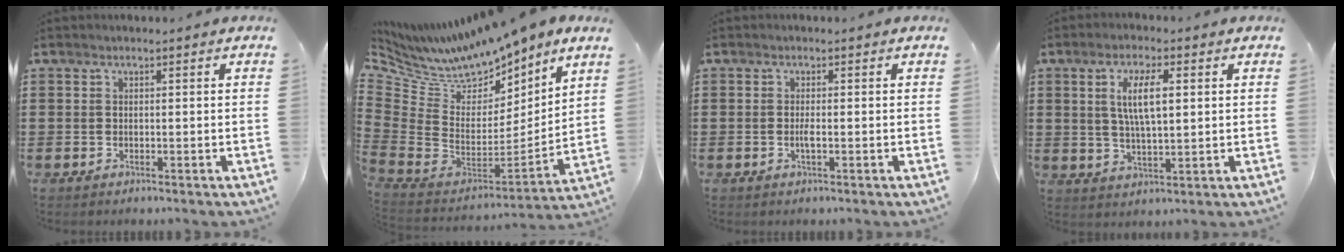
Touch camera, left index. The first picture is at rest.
{"total": 7.6, "force": [7.2, 2.5, 0.8], "torque": [-0.067, -0.066, 0.128]}
{"total": 1.3, "force": [-0.3, 0.2, 1.3], "torque": [-0.026, -0.002, -0.005]}
{"total": 6.5, "force": [1.8, 2.1, 5.9], "torque": [-0.121, 0.009, 0.028]}